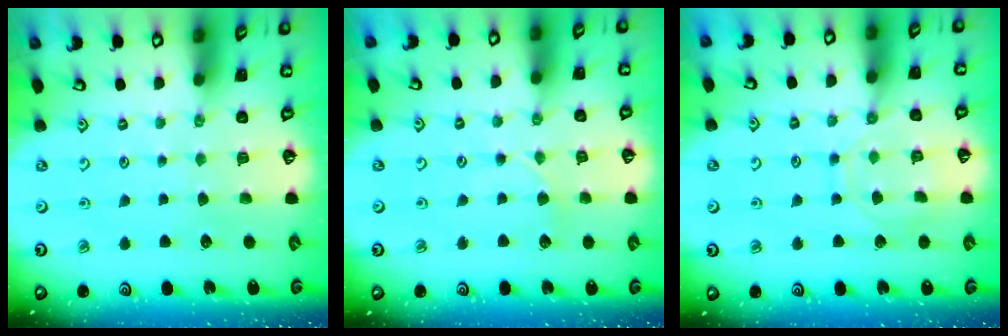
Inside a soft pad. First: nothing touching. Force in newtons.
{"total": 2.2, "press": 2.2, "slide": 0.3}
{"total": 11.0, "press": 11.0, "slide": 0.8}